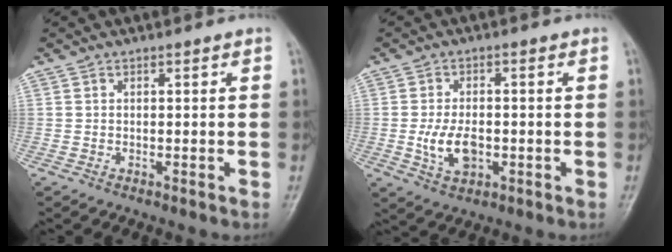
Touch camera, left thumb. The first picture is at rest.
{"total": 6.6, "force": [-1.2, 3.9, 5.1], "torque": [-0.092, 0.000, -0.019]}